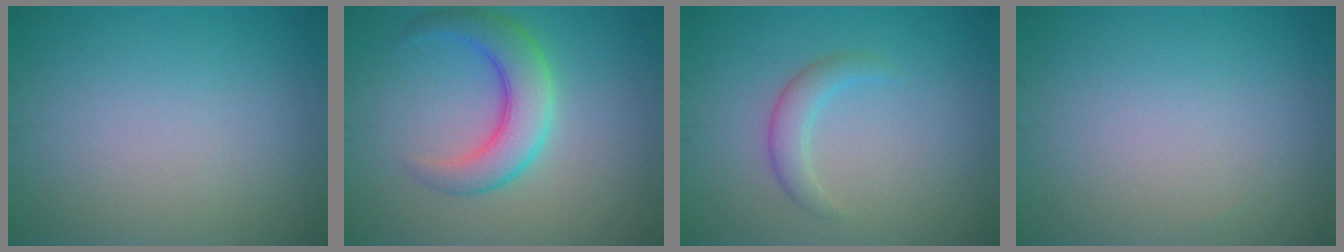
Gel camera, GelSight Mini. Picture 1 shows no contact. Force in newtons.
{"total": 5.2, "press": 5.2, "slide": 0.1}
{"total": 2.1, "press": 2.1, "slide": 0.1}
{"total": 0.0}